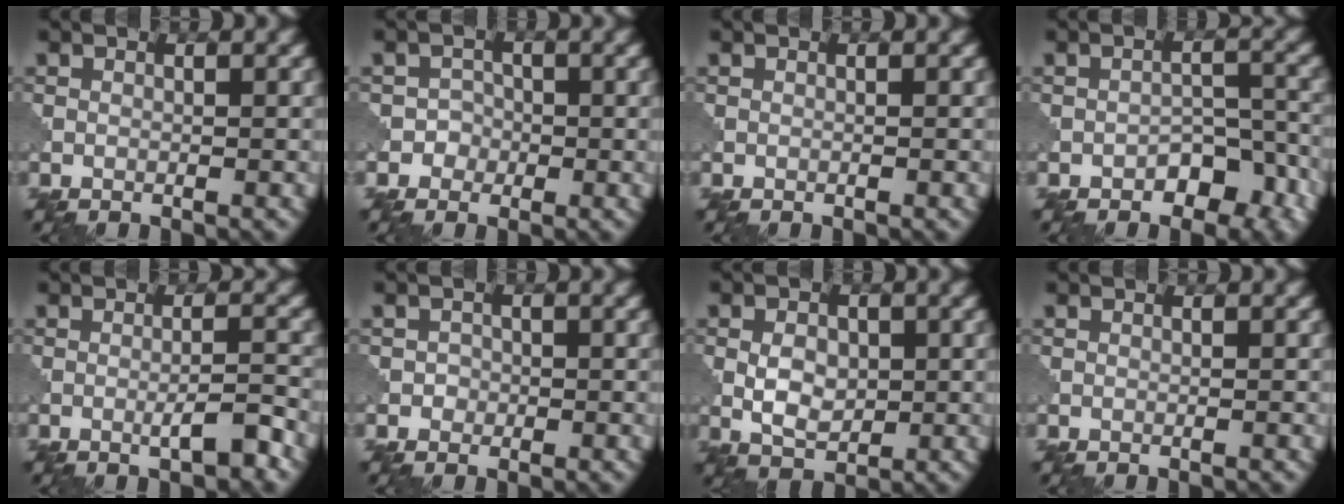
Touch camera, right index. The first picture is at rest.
{"total": 1.7, "force": [-0.6, 1.6, 0.1], "torque": [0.018, 0.011, -0.014]}
{"total": 0.0}
{"total": 4.3, "force": [-2.6, 2.5, 2.5], "torque": [-0.027, 0.004, -0.035]}
{"total": 2.7, "force": [-1.2, 0.3, 2.4], "torque": [-0.036, 0.007, -0.022]}
{"total": 1.1, "force": [-0.2, 1.0, 0.1], "torque": [0.012, 0.000, -0.007]}
{"total": 3.4, "force": [-0.1, 2.2, 2.5], "torque": [-0.049, 0.001, -0.002]}
{"total": 0.0}